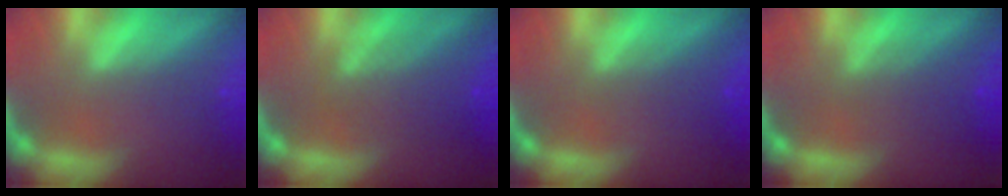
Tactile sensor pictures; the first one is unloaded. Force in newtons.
{"total": 4.5}
{"total": 2.5}
{"total": 3.1}